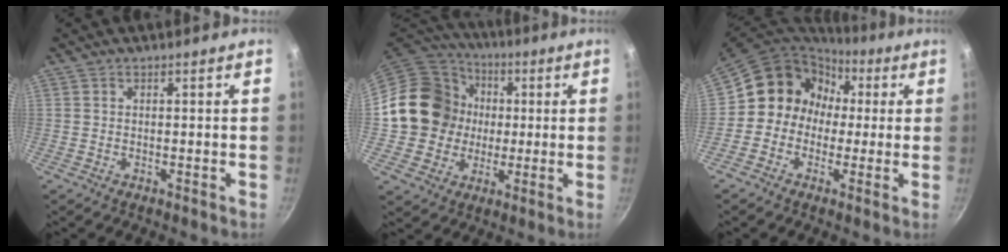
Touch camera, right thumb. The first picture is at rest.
{"total": 17.5, "force": [1.0, 15.8, 7.4], "torque": [-0.114, 0.030, 0.020]}
{"total": 11.9, "force": [1.3, 10.8, 4.7], "torque": [-0.042, 0.034, -0.001]}